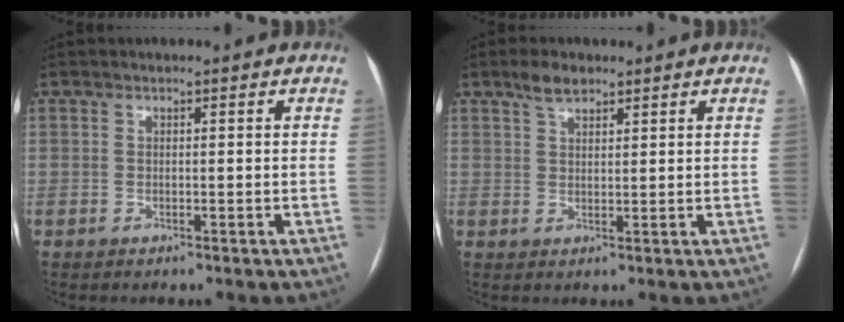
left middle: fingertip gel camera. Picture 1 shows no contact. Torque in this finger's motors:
{"motor_torque": [0.32, -0.31, 0.05, 0.01]}